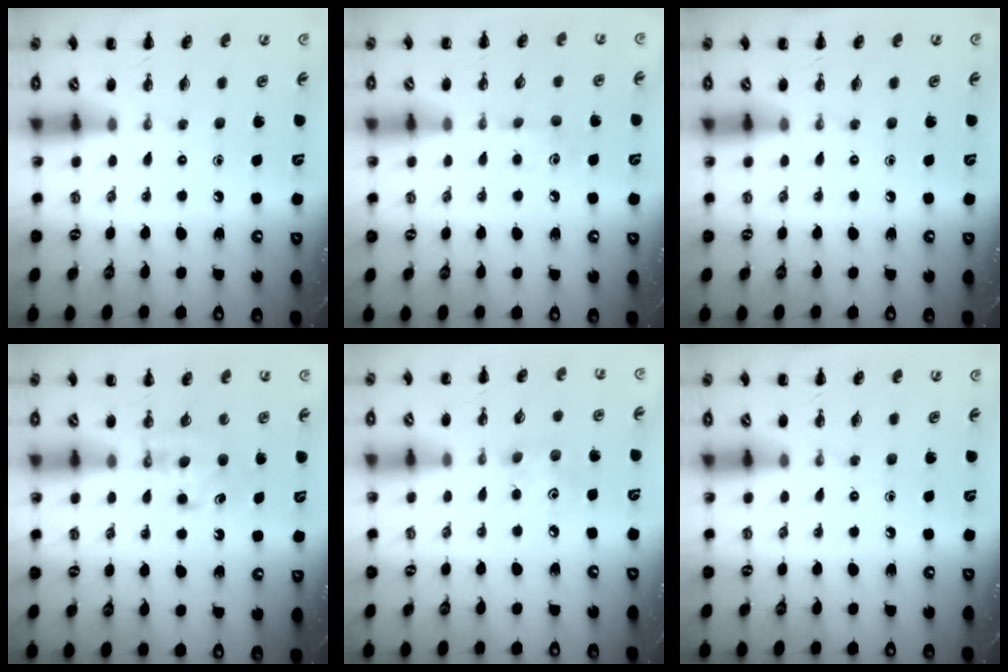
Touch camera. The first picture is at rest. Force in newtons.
{"total": 5.4, "press": 5.2, "slide": 1.3}
{"total": 0.0}
{"total": 5.5, "press": 5.3, "slide": 1.2}
{"total": 4.0, "press": 3.9, "slide": 0.9}
{"total": 0.0}